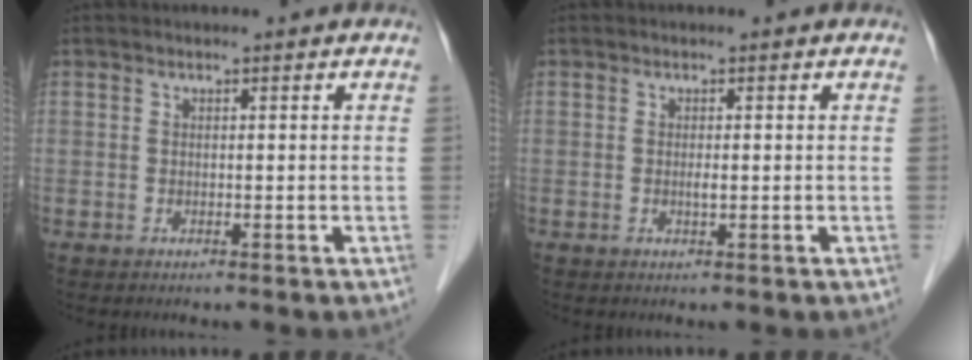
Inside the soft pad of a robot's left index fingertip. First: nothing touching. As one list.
[{"total": 0.7, "force": [0.0, 0.1, 0.7], "torque": [-0.015, -0.002, -0.001]}]